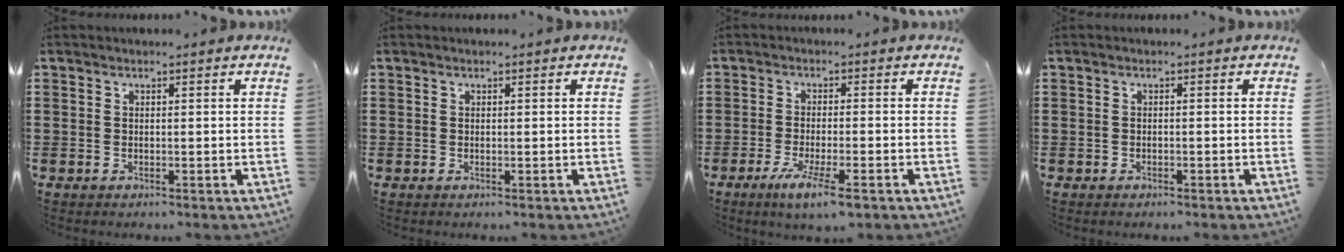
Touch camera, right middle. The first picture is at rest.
{"total": 0.0}
{"total": 5.5, "force": [-3.5, 0.6, 4.2], "torque": [-0.080, -0.012, -0.059]}
{"total": 0.7, "force": [-0.6, 0.3, 0.1], "torque": [-0.004, -0.001, -0.013]}